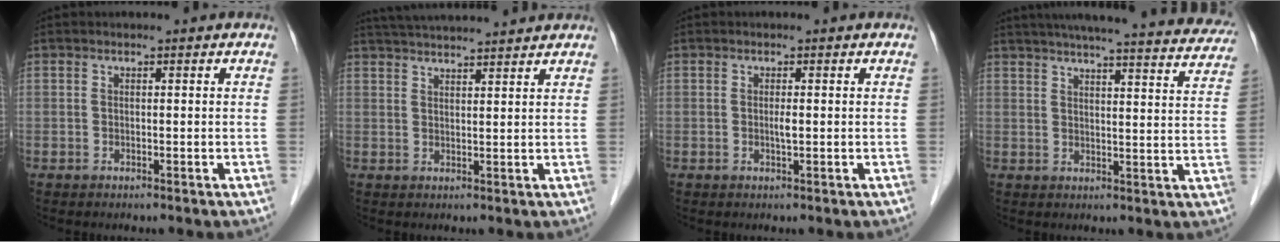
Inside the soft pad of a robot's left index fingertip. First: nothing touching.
{"total": 11.9, "force": [11.1, -0.1, 4.4], "torque": [-0.080, 0.033, 0.160]}
{"total": 1.0, "force": [0.0, 0.1, 1.0], "torque": [-0.021, -0.002, 0.000]}
{"total": 28.3, "force": [25.7, 2.9, 11.5], "torque": [-0.175, -0.031, 0.306]}